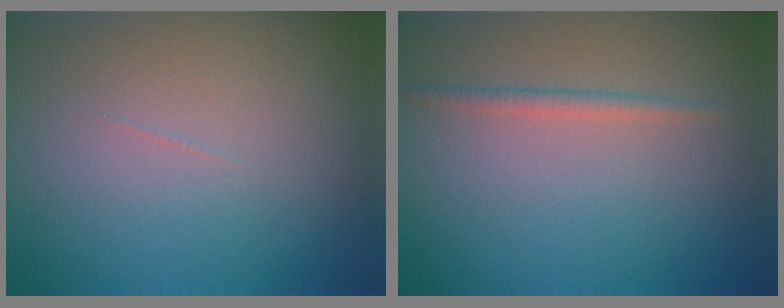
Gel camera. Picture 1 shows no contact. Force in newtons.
{"total": 1.2, "press": 1.2, "slide": 0.0}